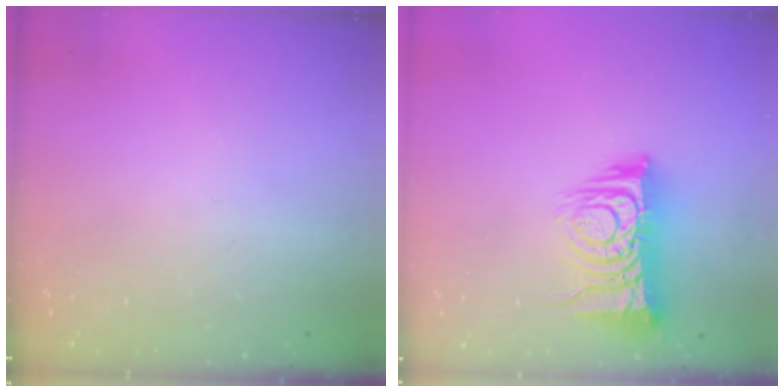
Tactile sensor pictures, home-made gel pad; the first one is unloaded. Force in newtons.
{"total": 12.2, "press": 12.1, "slide": 1.3}